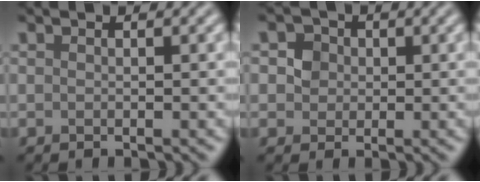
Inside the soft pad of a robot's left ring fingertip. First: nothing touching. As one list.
[{"total": 3.3, "force": [1.0, 2.8, 1.4], "torque": [-0.018, 0.010, 0.006]}]